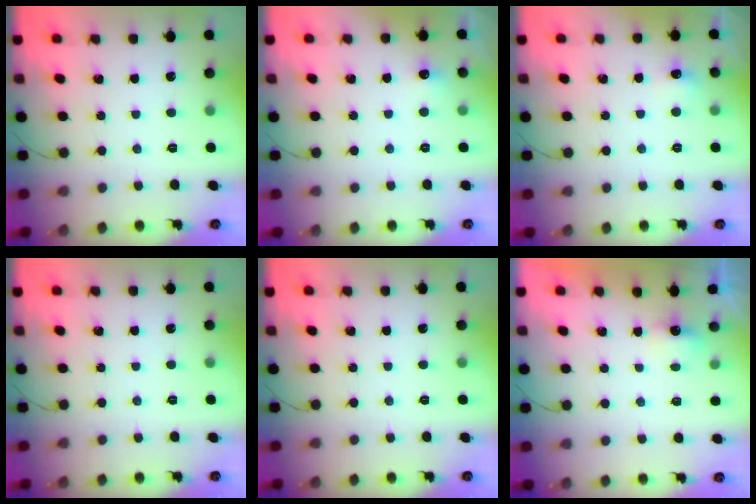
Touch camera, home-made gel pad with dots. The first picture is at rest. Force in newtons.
{"total": 4.7, "press": 4.5, "slide": 1.3}
{"total": 5.2, "press": 5.0, "slide": 1.3}
{"total": 0.0}
{"total": 0.0}
{"total": 2.7, "press": 2.6, "slide": 0.6}